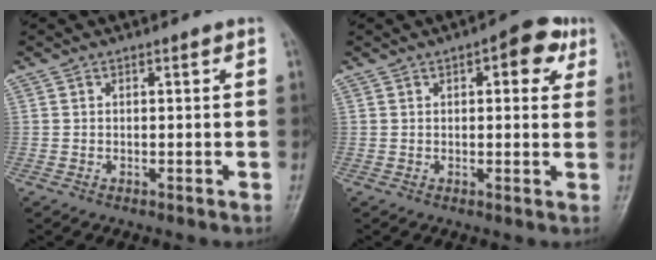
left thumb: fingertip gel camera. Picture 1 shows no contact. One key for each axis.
{"total": 6.8, "fx": 3.0, "fy": 3.2, "fz": 5.3, "tx": -0.038, "ty": -0.002, "tz": 0.026}